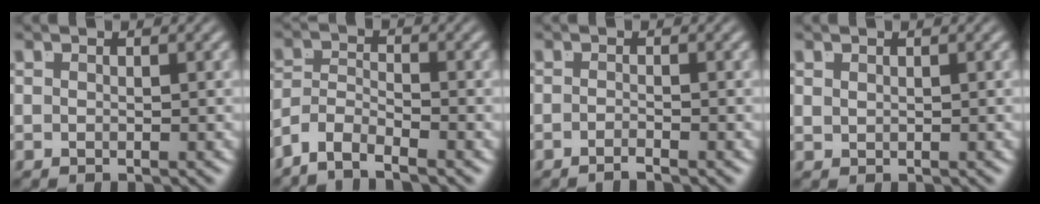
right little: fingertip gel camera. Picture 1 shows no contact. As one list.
[{"total": 5.5, "force": [-3.3, 3.9, 2.1], "torque": [-0.053, -0.021, -0.061]}, {"total": 1.4, "force": [-1.2, -0.7, 0.3], "torque": [-0.003, -0.003, -0.022]}, {"total": 0.8, "force": [0.6, -0.5, 0.1], "torque": [0.002, -0.002, 0.019]}]